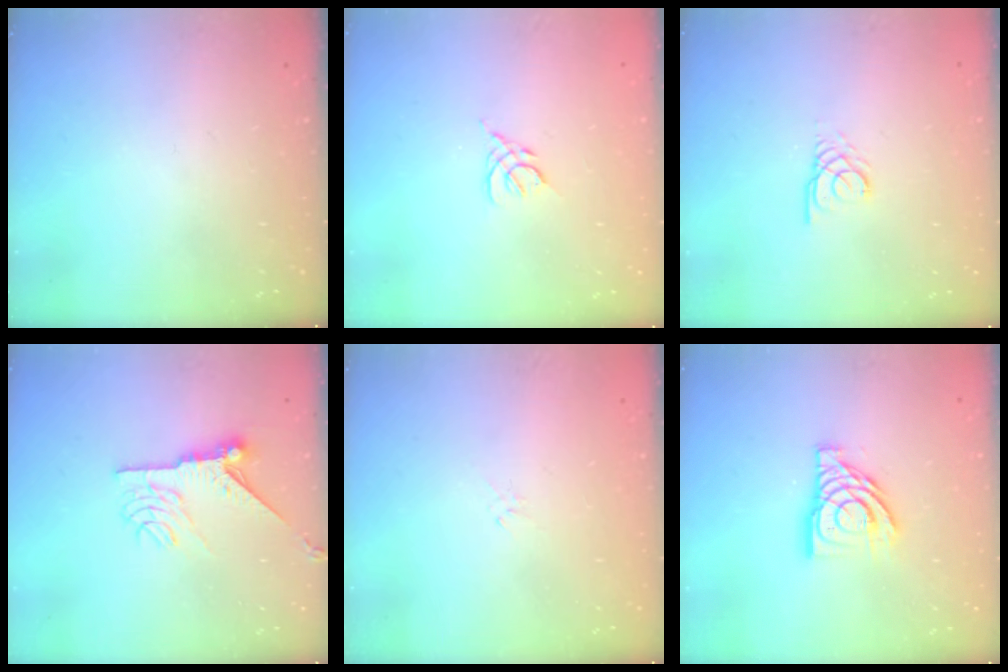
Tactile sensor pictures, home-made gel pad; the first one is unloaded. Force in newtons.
{"total": 2.8, "press": 2.8, "slide": 0.7}
{"total": 2.2, "press": 2.2, "slide": 0.2}
{"total": 10.1, "press": 10.1, "slide": 0.3}
{"total": 0.7, "press": 0.5, "slide": 0.4}
{"total": 12.5, "press": 12.4, "slide": 1.5}